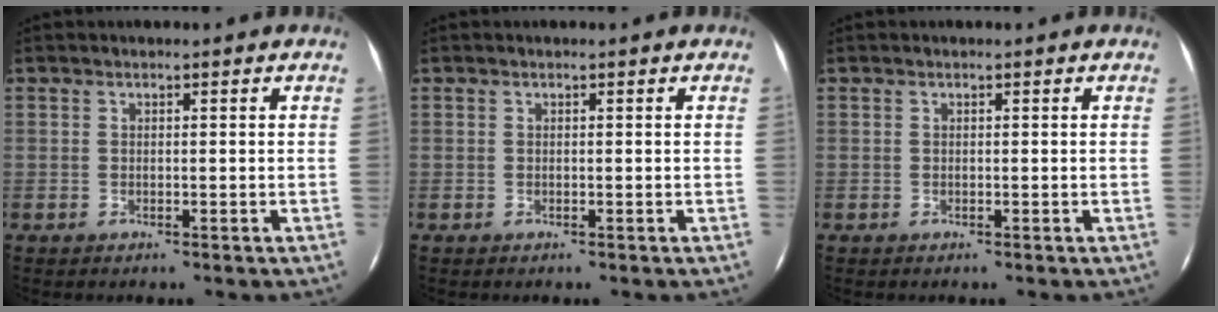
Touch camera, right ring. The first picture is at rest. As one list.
[{"total": 0.0}, {"total": 0.0}]